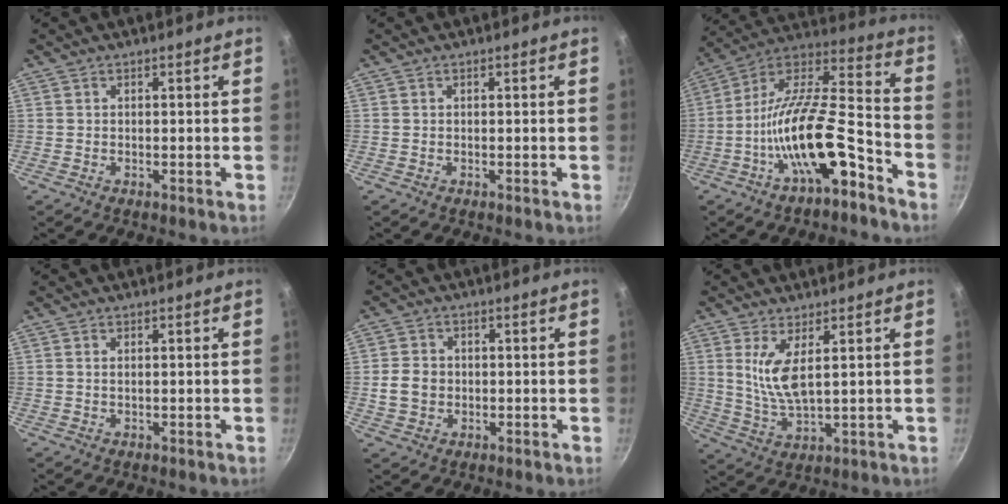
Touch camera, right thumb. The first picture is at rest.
{"total": 0.0}
{"total": 19.5, "force": [-9.1, 6.6, 16.0], "torque": [-0.263, 0.065, -0.170]}
{"total": 0.8, "force": [0.3, 0.3, 0.6], "torque": [-0.012, 0.001, 0.005]}
{"total": 5.2, "force": [-0.4, 4.4, 2.8], "torque": [-0.039, 0.007, -0.008]}
{"total": 7.5, "force": [2.6, 2.4, 6.6], "torque": [-0.133, -0.029, 0.060]}